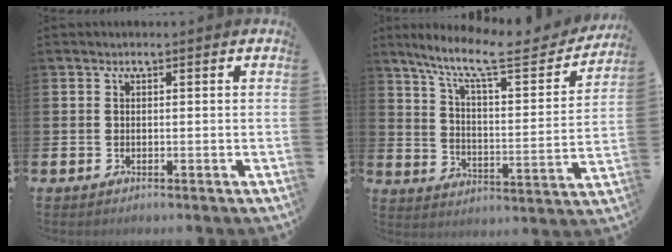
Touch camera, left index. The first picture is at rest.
{"total": 10.3, "force": [8.3, 2.1, 5.8], "torque": [-0.130, -0.052, 0.131]}